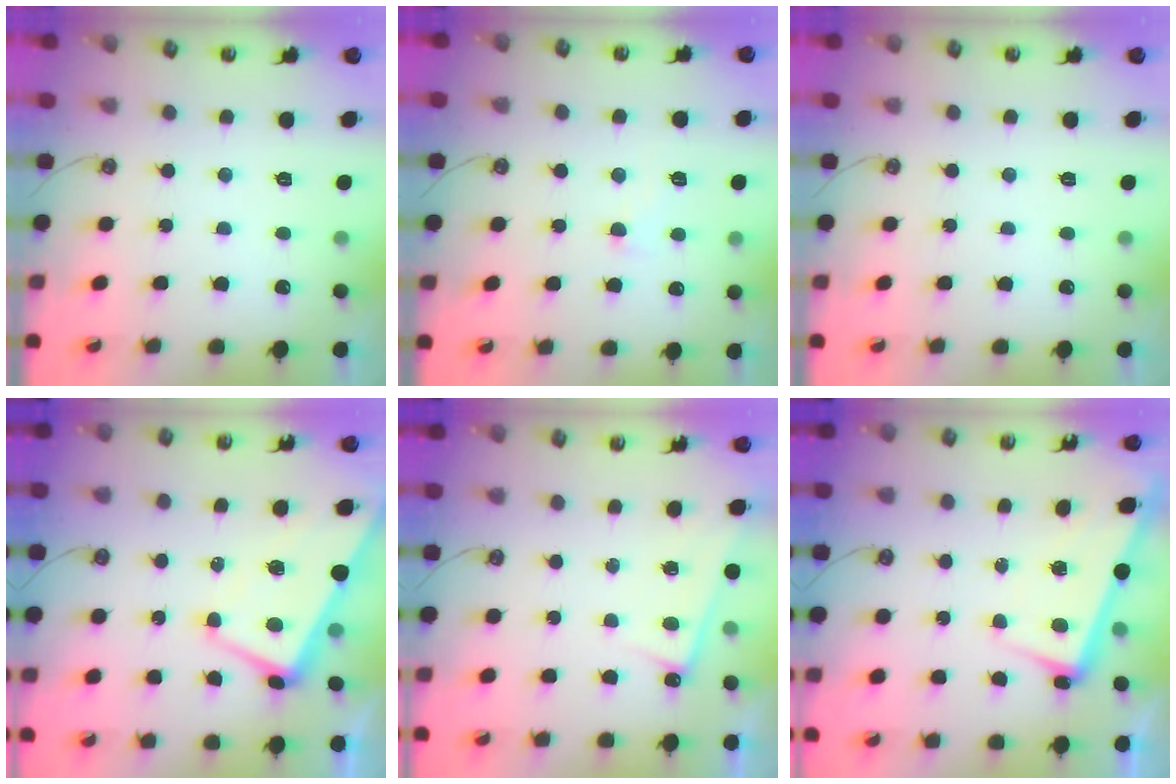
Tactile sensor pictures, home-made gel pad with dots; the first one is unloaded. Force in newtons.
{"total": 1.0, "press": 0.9, "slide": 0.5}
{"total": 0.0}
{"total": 0.9, "press": 0.1, "slide": 0.8}
{"total": 1.8, "press": 1.8, "slide": 0.3}
{"total": 2.6, "press": 2.5, "slide": 1.0}